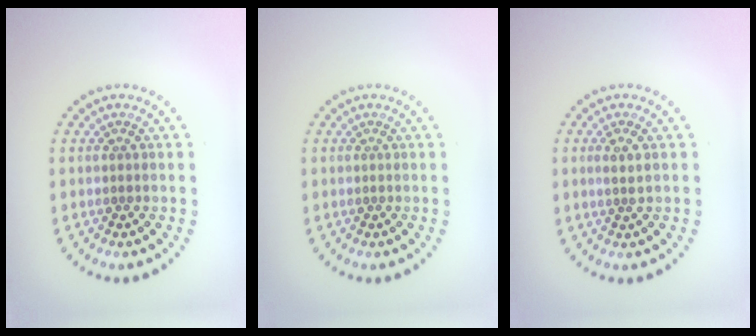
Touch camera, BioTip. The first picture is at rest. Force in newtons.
{"total": 0.0}
{"total": 1.5, "press": 1.3, "slide": 0.8}